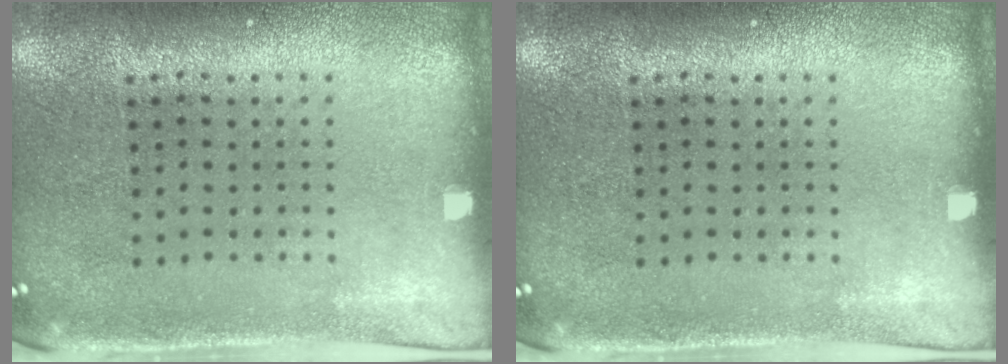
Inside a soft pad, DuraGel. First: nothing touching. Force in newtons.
{"total": 0.0}